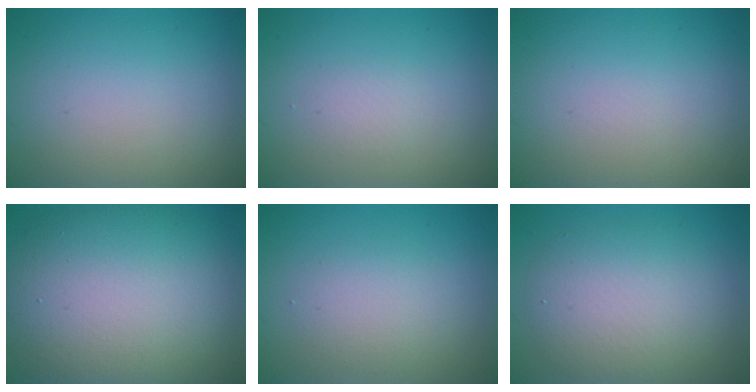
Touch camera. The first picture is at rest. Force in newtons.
{"total": 1.0, "press": 1.0, "slide": 0.1}
{"total": 0.0}
{"total": 13.7, "press": 13.6, "slide": 1.4}
{"total": 2.3, "press": 2.3, "slide": 0.2}
{"total": 4.9, "press": 4.9, "slide": 0.3}